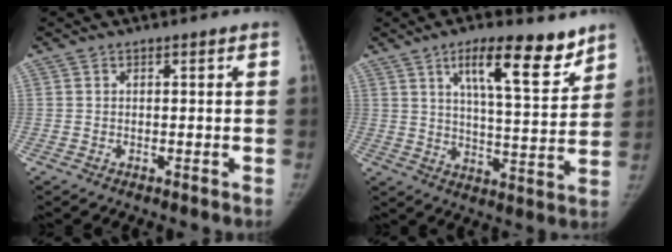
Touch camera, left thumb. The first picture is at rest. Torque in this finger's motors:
{"motor_torque": [0.56, 0.01, 1.00, -0.98, 0.34]}